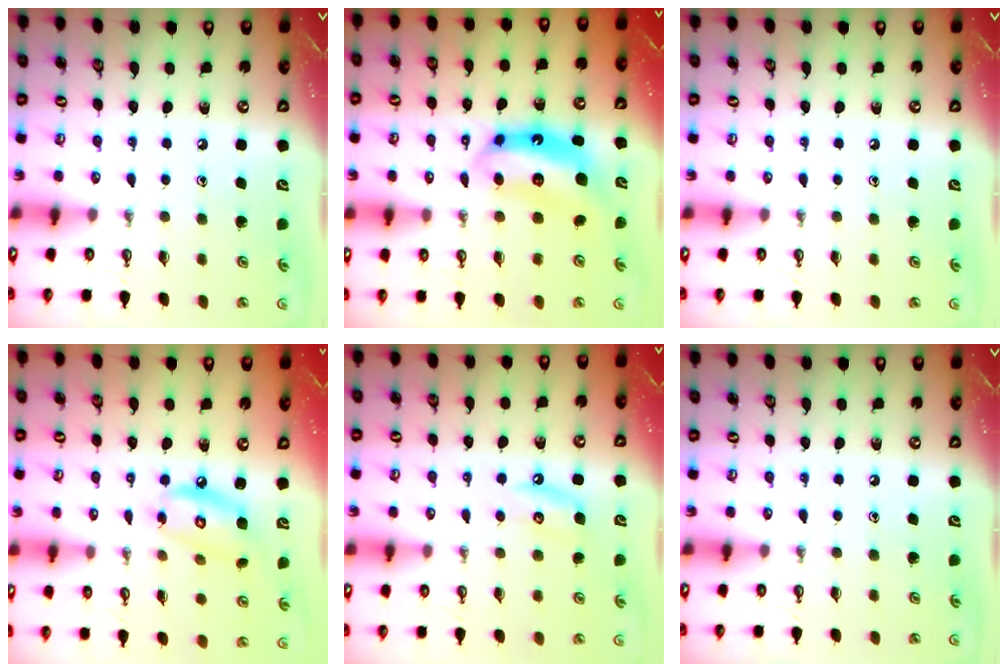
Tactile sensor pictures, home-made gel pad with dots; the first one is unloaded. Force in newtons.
{"total": 7.5, "press": 7.4, "slide": 0.6}
{"total": 0.0}
{"total": 9.4, "press": 9.4, "slide": 0.8}
{"total": 5.5, "press": 5.5, "slide": 0.4}
{"total": 0.0}